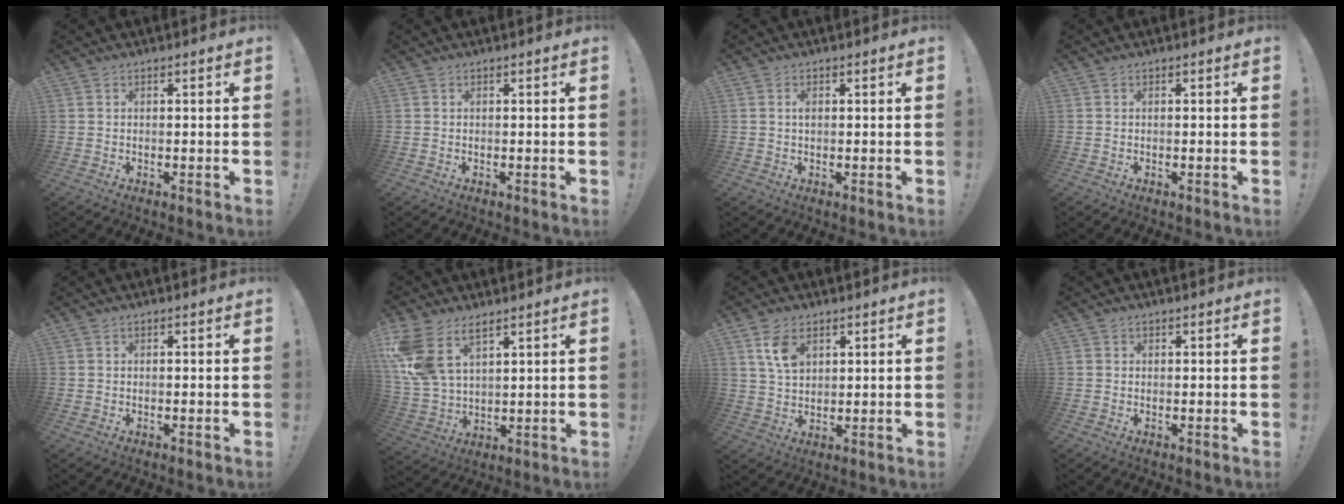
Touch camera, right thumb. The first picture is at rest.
{"total": 0.0}
{"total": 1.3, "force": [0.0, 0.7, 1.0], "torque": [-0.016, 0.001, -0.002]}
{"total": 0.0}
{"total": 0.0}
{"total": 11.8, "force": [7.0, 6.5, 7.0], "torque": [-0.153, -0.030, 0.139]}
{"total": 7.5, "force": [3.6, 4.7, 4.7], "torque": [-0.076, -0.009, 0.068]}
{"total": 0.6, "force": [0.1, 0.6, -0.1], "torque": [-0.006, 0.005, 0.004]}